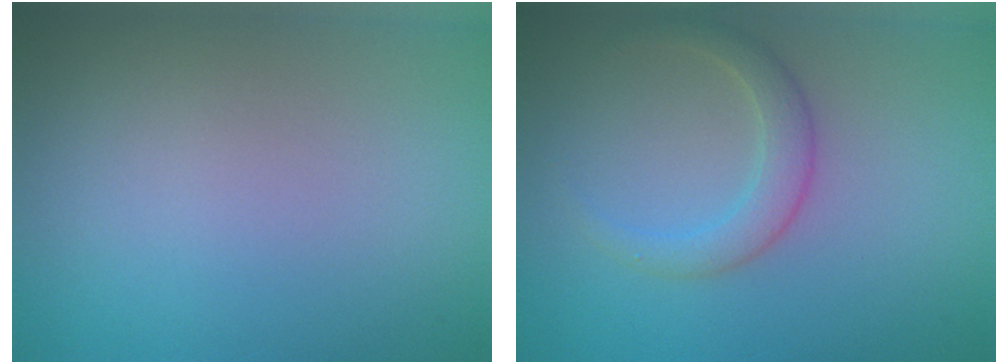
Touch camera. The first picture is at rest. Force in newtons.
{"total": 2.4, "press": 2.4, "slide": 0.1}